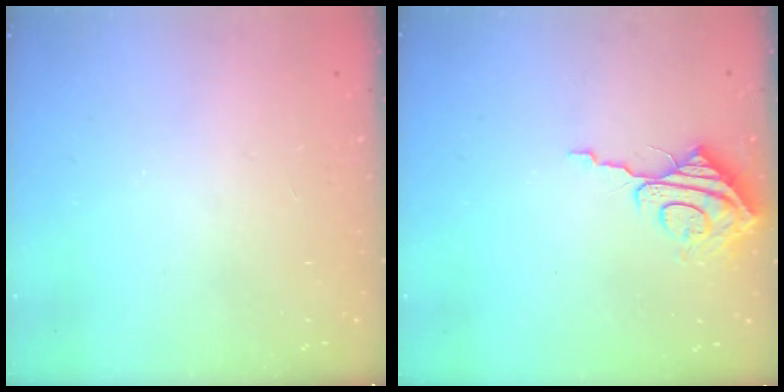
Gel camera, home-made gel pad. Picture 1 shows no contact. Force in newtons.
{"total": 9.2, "press": 9.2, "slide": 0.3}